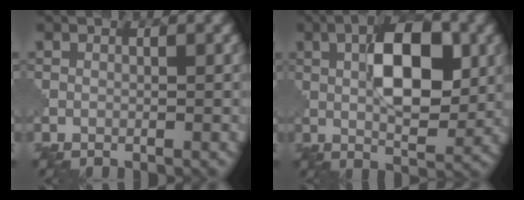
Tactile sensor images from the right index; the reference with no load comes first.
{"total": 8.2, "force": [1.7, 3.6, 7.1], "torque": [-0.107, 0.007, 0.027]}